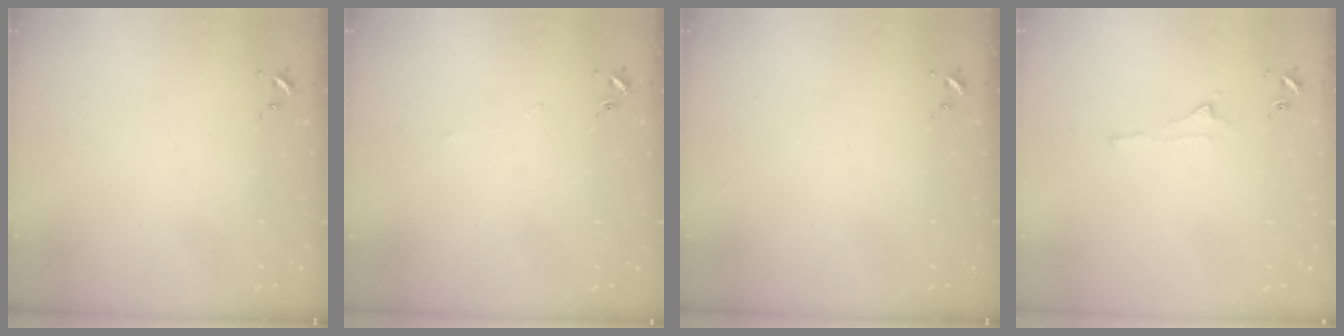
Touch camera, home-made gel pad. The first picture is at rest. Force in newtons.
{"total": 3.1, "press": 3.1, "slide": 0.4}
{"total": 0.0}
{"total": 3.7, "press": 3.6, "slide": 0.7}